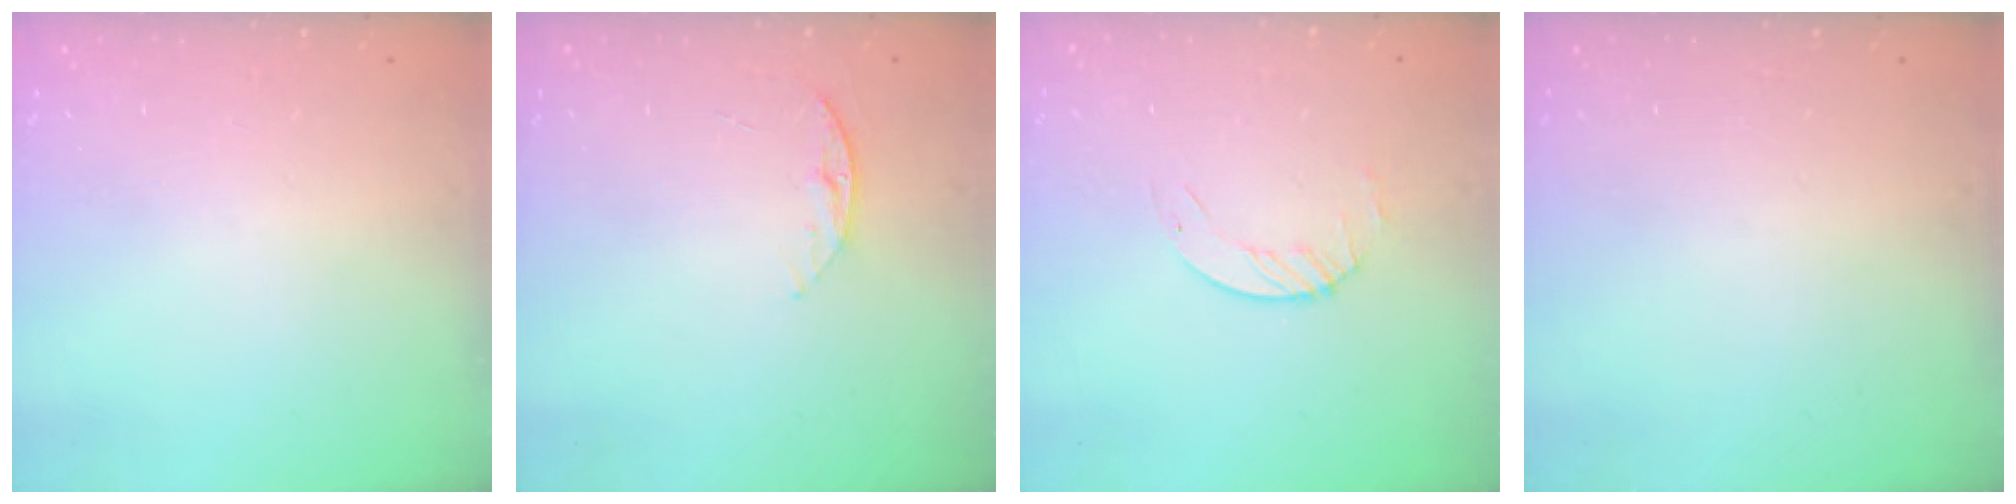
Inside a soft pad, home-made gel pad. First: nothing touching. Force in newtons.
{"total": 6.4, "press": 6.3, "slide": 0.7}
{"total": 1.7, "press": 1.7, "slide": 0.2}
{"total": 0.0}